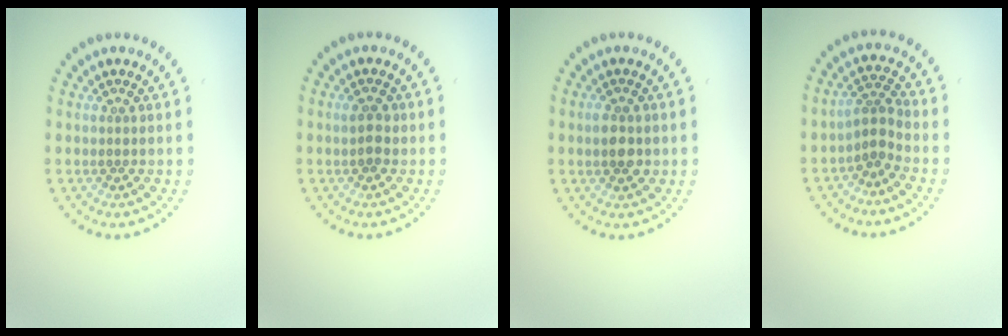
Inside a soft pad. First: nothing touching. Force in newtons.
{"total": 1.6, "press": 1.5, "slide": 0.2}
{"total": 2.2, "press": 2.2, "slide": 0.2}
{"total": 2.3, "press": 1.6, "slide": 1.7}